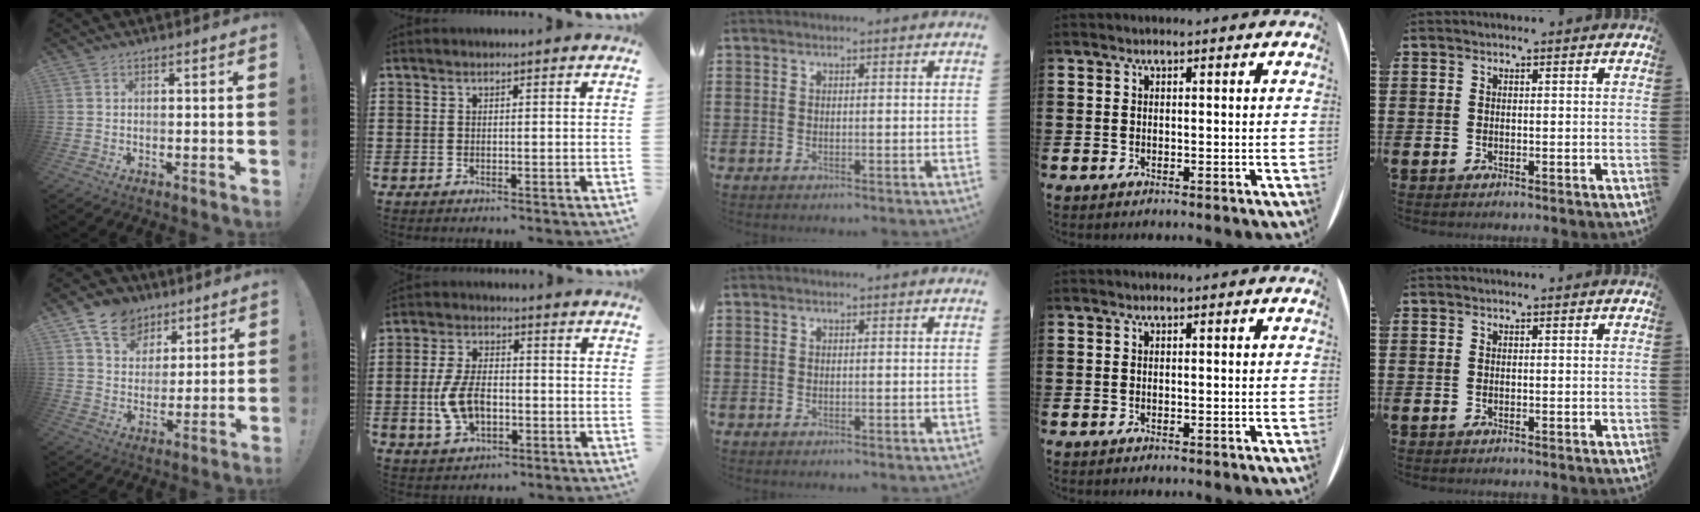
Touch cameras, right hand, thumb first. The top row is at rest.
{"thumb": {"total": 11.3, "force": [6.7, 8.2, 3.8], "torque": [-0.053, -0.043, 0.130]}, "index": {"total": 7.4, "force": [-1.5, 4.3, 5.8], "torque": [-0.129, 0.002, -0.030]}}